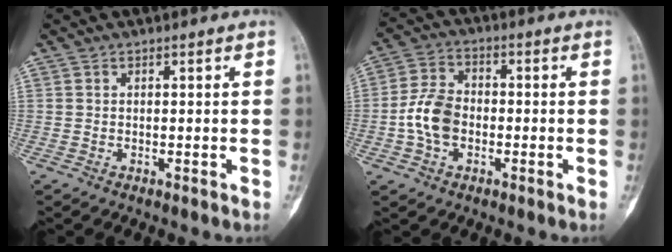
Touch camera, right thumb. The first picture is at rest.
{"total": 8.4, "force": [-1.6, 5.8, 5.8], "torque": [-0.103, 0.021, -0.040]}